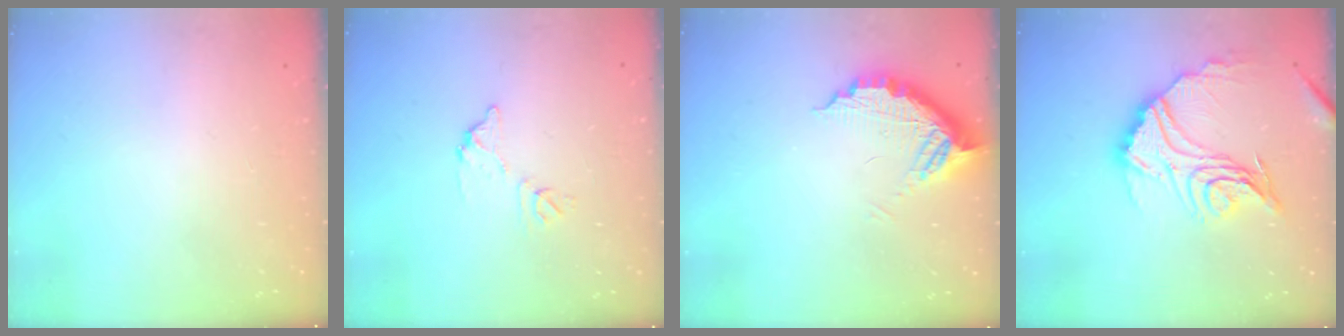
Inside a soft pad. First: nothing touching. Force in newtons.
{"total": 7.6, "press": 7.6, "slide": 0.4}
{"total": 10.2, "press": 10.2, "slide": 0.9}
{"total": 19.9, "press": 19.8, "slide": 1.6}